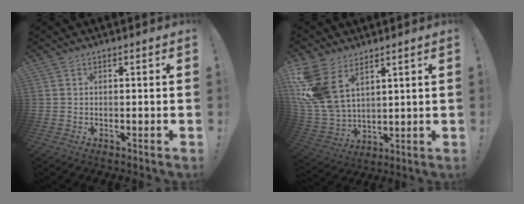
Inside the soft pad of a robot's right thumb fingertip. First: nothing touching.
{"total": 15.1, "force": [7.2, 9.6, 9.2], "torque": [-0.211, -0.043, 0.139]}